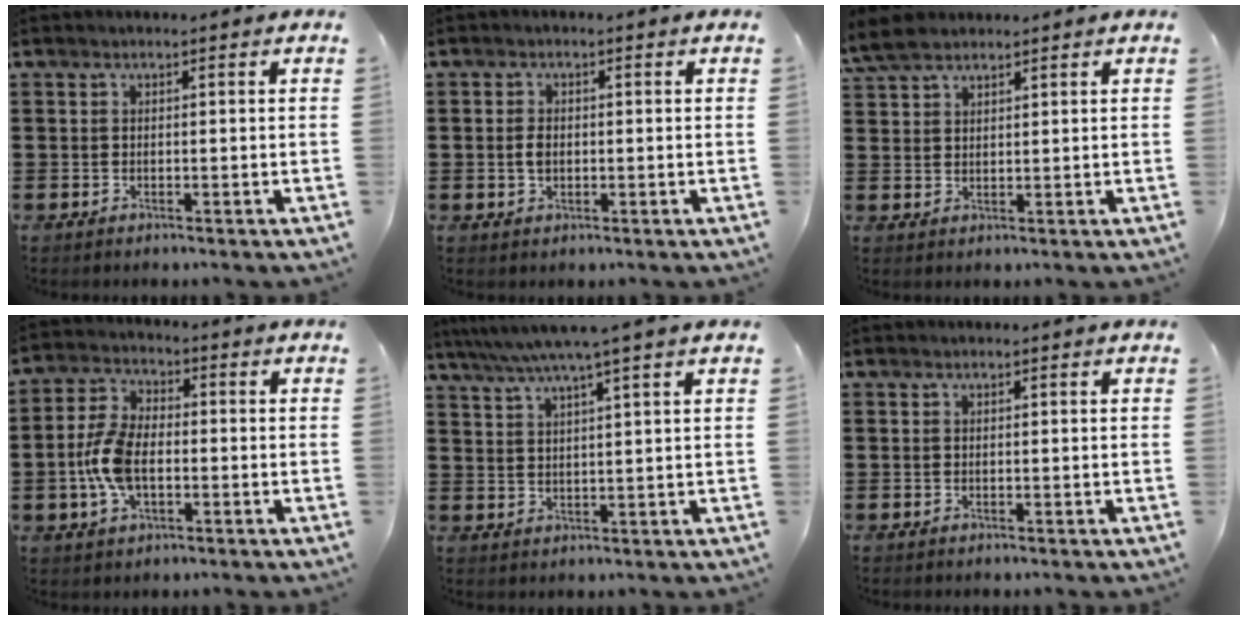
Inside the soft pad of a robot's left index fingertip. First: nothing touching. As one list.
[{"total": 2.1, "force": [-0.1, 1.3, 1.7], "torque": [-0.036, 0.005, -0.002]}, {"total": 4.2, "force": [3.4, 1.8, 1.9], "torque": [-0.048, 0.003, 0.064]}, {"total": 8.0, "force": [-1.4, 4.4, 6.5], "torque": [-0.163, -0.002, -0.034]}, {"total": 5.1, "force": [3.8, -0.9, 3.3], "torque": [-0.075, -0.016, 0.063]}, {"total": 0.0}]